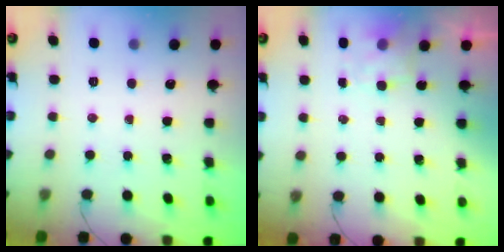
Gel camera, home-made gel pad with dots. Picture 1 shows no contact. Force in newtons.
{"total": 4.0, "press": 3.9, "slide": 1.1}